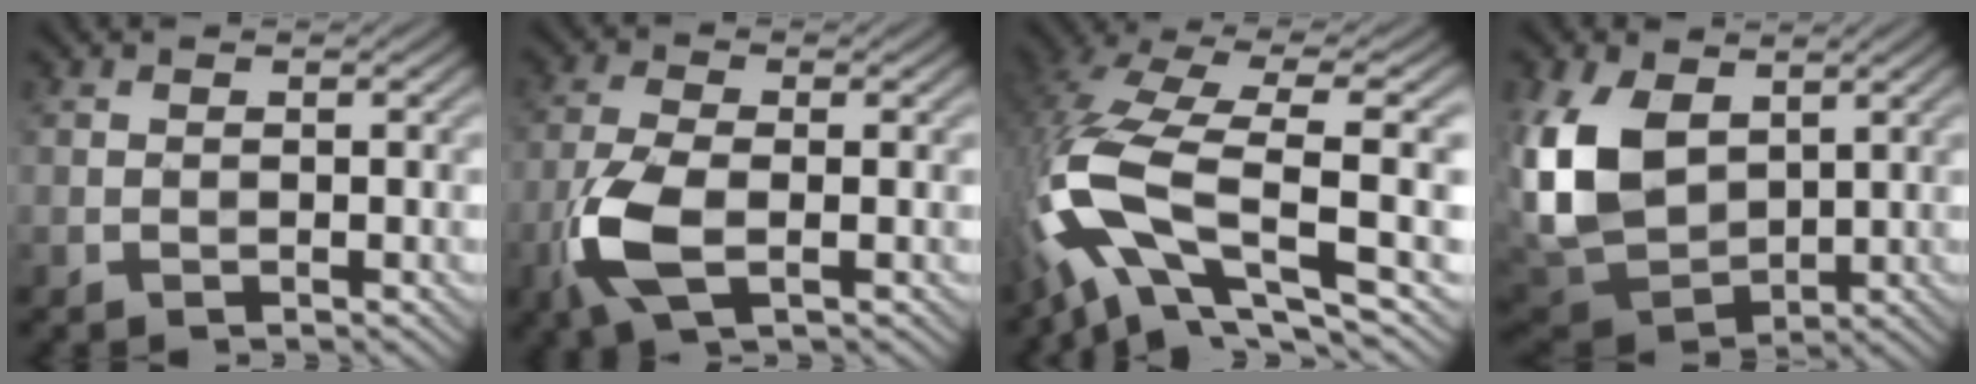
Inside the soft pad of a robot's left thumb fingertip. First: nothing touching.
{"total": 7.1, "force": [-2.3, 3.0, 6.0], "torque": [-0.148, -0.001, -0.053]}
{"total": 15.3, "force": [-2.3, 5.4, 14.1], "torque": [-0.322, 0.003, -0.035]}
{"total": 12.6, "force": [3.8, 8.1, 8.8], "torque": [-0.241, 0.011, 0.073]}